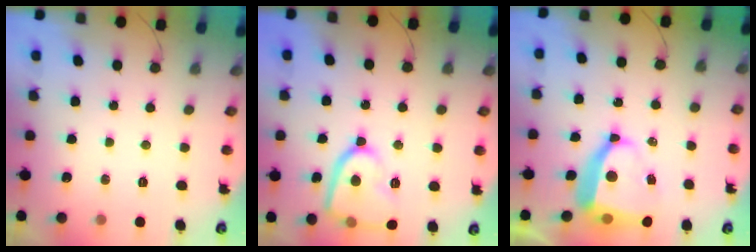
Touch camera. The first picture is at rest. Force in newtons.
{"total": 13.1, "press": 13.0, "slide": 0.8}
{"total": 10.2, "press": 10.1, "slide": 1.0}